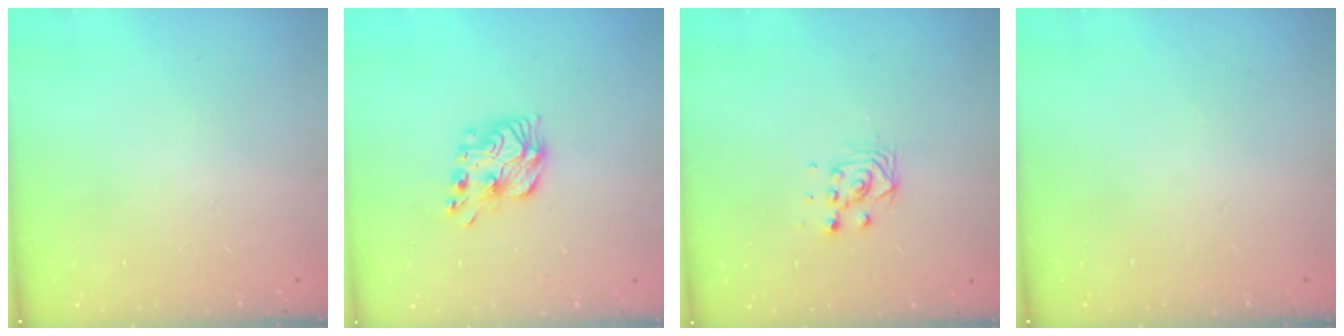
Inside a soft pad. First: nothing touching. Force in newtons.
{"total": 9.8, "press": 9.8, "slide": 0.4}
{"total": 5.0, "press": 5.0, "slide": 0.3}
{"total": 0.0}